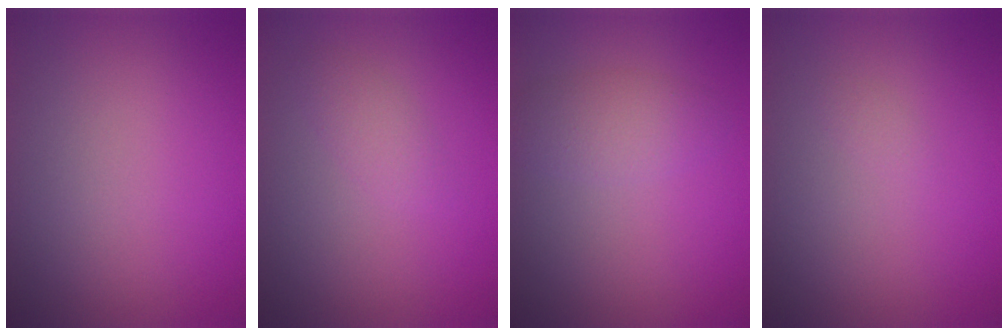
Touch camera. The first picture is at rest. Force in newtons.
{"total": 1.4, "press": 1.4, "slide": 0.1}
{"total": 2.4, "press": 2.4, "slide": 0.0}
{"total": 0.5, "press": 0.5, "slide": 0.0}